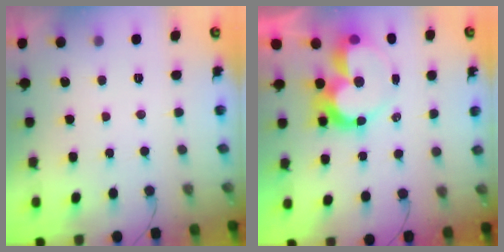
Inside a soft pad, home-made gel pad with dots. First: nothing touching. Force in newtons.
{"total": 11.8, "press": 11.8, "slide": 1.2}